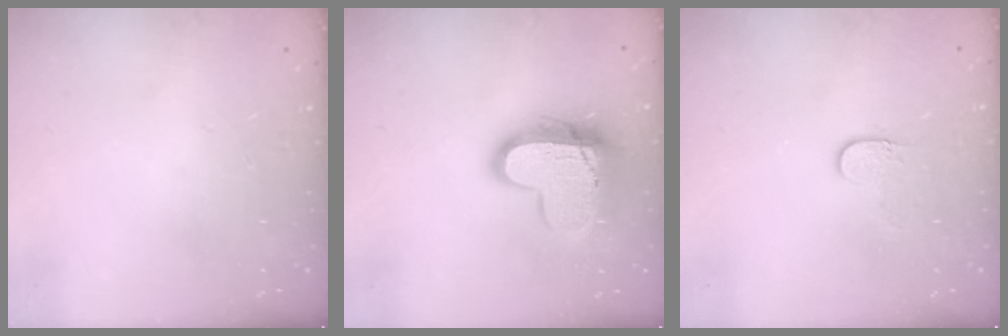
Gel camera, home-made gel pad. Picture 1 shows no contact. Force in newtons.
{"total": 14.9, "press": 14.9, "slide": 1.4}
{"total": 3.9, "press": 3.9, "slide": 0.5}